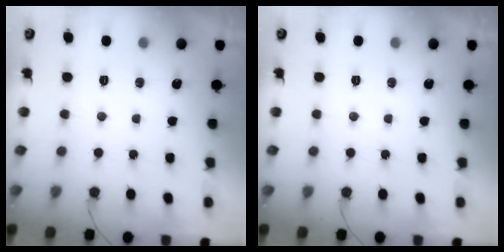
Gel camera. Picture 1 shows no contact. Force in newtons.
{"total": 0.0}